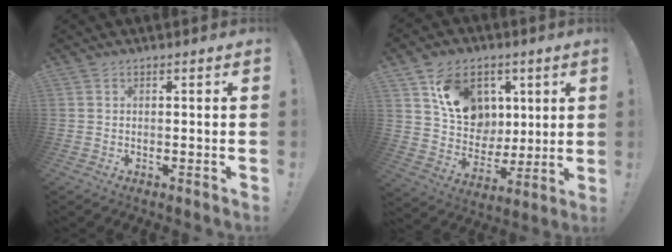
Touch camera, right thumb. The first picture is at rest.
{"total": 15.3, "force": [6.2, 12.3, 6.8], "torque": [-0.103, -0.023, 0.127]}